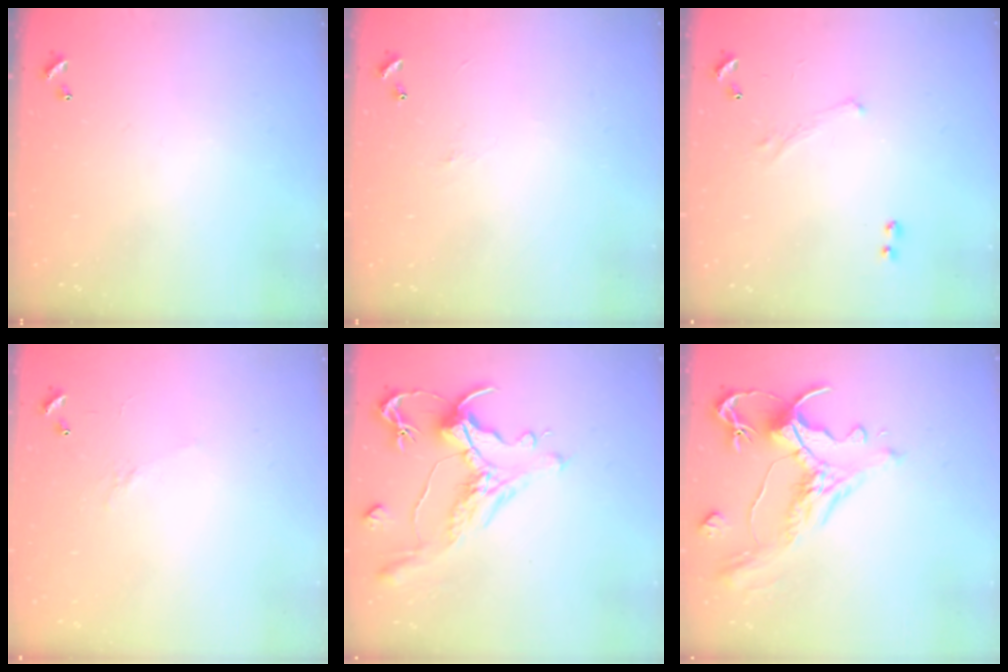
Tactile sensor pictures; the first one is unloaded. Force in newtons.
{"total": 1.8, "press": 1.7, "slide": 0.6}
{"total": 1.6, "press": 1.5, "slide": 0.6}
{"total": 6.2, "press": 6.2, "slide": 0.8}
{"total": 1.5, "press": 0.4, "slide": 1.5}
{"total": 1.5, "press": 0.2, "slide": 1.5}